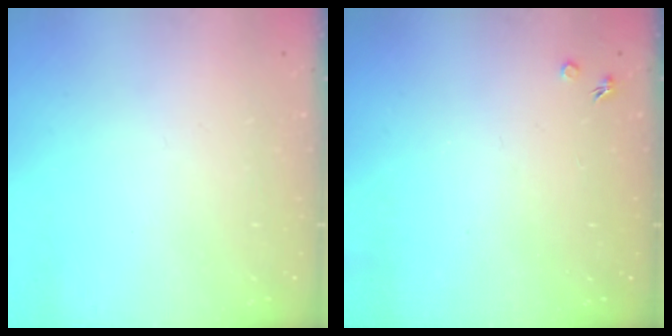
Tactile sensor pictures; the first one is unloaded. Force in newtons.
{"total": 1.7, "press": 1.7, "slide": 0.3}